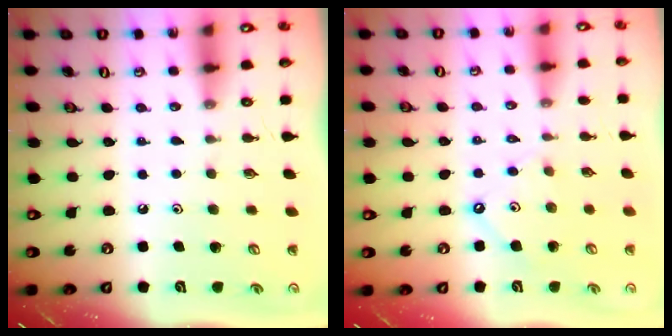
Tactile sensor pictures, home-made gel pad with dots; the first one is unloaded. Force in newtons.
{"total": 4.1, "press": 4.1, "slide": 0.6}